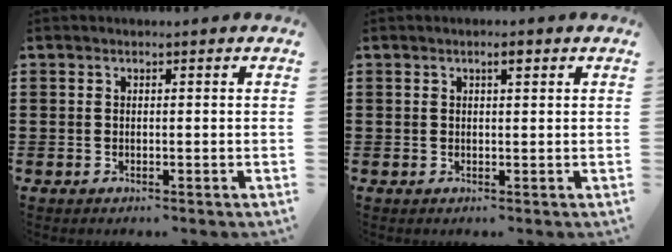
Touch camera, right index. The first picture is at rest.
{"total": 1.5, "force": [0.8, 0.3, 1.3], "torque": [-0.017, 0.001, 0.010]}